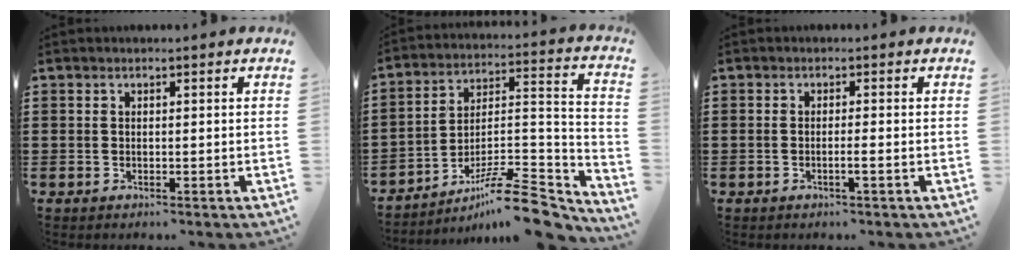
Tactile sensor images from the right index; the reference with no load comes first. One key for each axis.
{"total": 11.4, "fx": -9.1, "fy": 2.2, "fz": 6.5, "tx": -0.093, "ty": 0.029, "tz": -0.170}
{"total": 1.5, "fx": -0.7, "fy": -0.2, "fz": 1.3, "tx": -0.022, "ty": -0.004, "tz": -0.013}